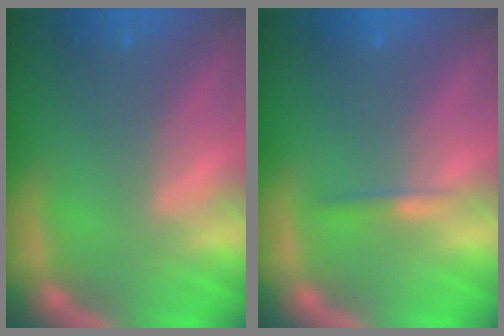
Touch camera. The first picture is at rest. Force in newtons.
{"total": 0.9}